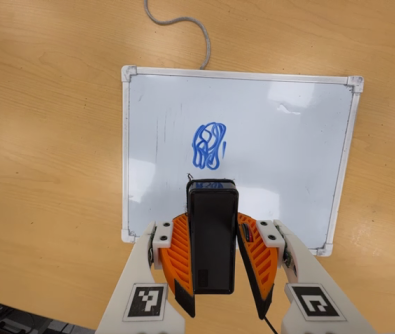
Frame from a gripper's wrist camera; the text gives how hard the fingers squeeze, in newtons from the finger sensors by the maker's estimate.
{"total": 5.7, "left": 4.7, "right": 6.8}